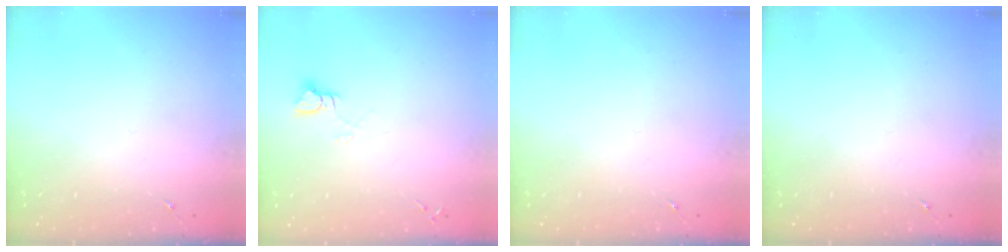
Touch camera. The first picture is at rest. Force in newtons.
{"total": 3.8, "press": 3.8, "slide": 0.5}
{"total": 0.0}
{"total": 0.0}